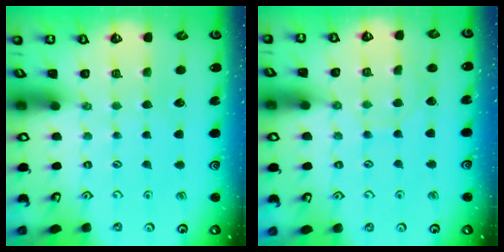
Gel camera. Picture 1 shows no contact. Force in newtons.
{"total": 5.0, "press": 5.0, "slide": 0.5}